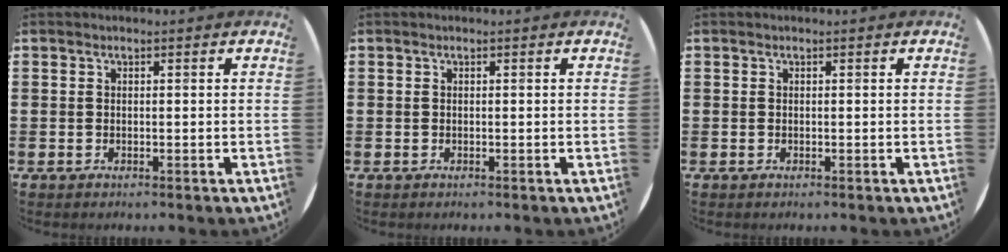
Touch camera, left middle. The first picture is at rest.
{"total": 0.0}
{"total": 0.0}